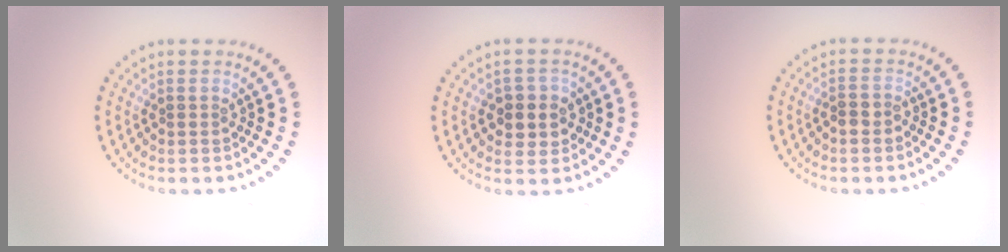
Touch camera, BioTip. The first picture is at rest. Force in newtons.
{"total": 2.8, "press": 2.7, "slide": 0.8}
{"total": 1.1, "press": 0.9, "slide": 0.7}